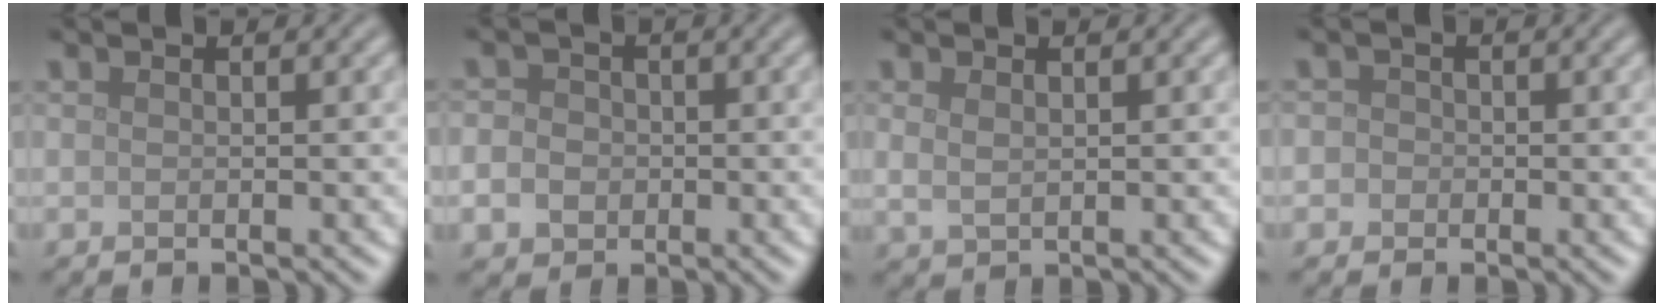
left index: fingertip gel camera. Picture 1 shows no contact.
{"total": 4.0, "force": [-0.6, 3.5, 1.7], "torque": [-0.017, 0.007, -0.031]}
{"total": 1.6, "force": [0.6, 0.9, 1.1], "torque": [-0.027, -0.002, 0.015]}
{"total": 2.2, "force": [0.2, 2.0, 0.8], "torque": [0.011, 0.012, -0.021]}